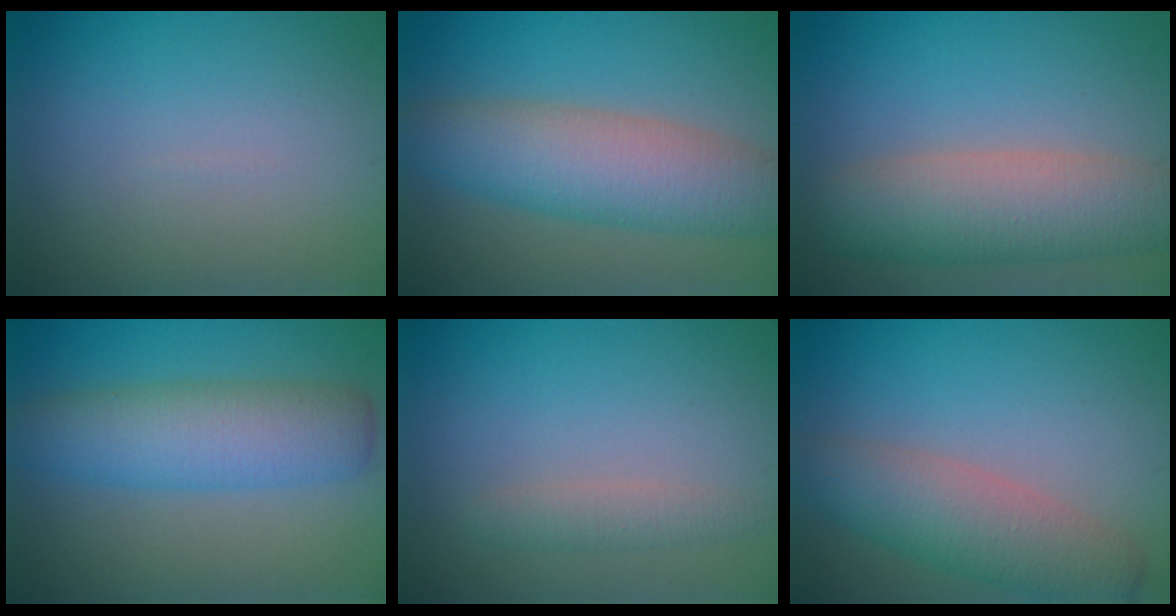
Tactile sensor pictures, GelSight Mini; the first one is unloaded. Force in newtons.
{"total": 7.3, "press": 7.3, "slide": 0.2}
{"total": 6.8, "press": 6.8, "slide": 0.4}
{"total": 6.1, "press": 6.1, "slide": 0.4}
{"total": 1.6, "press": 1.6, "slide": 0.0}
{"total": 5.2, "press": 5.2, "slide": 0.2}